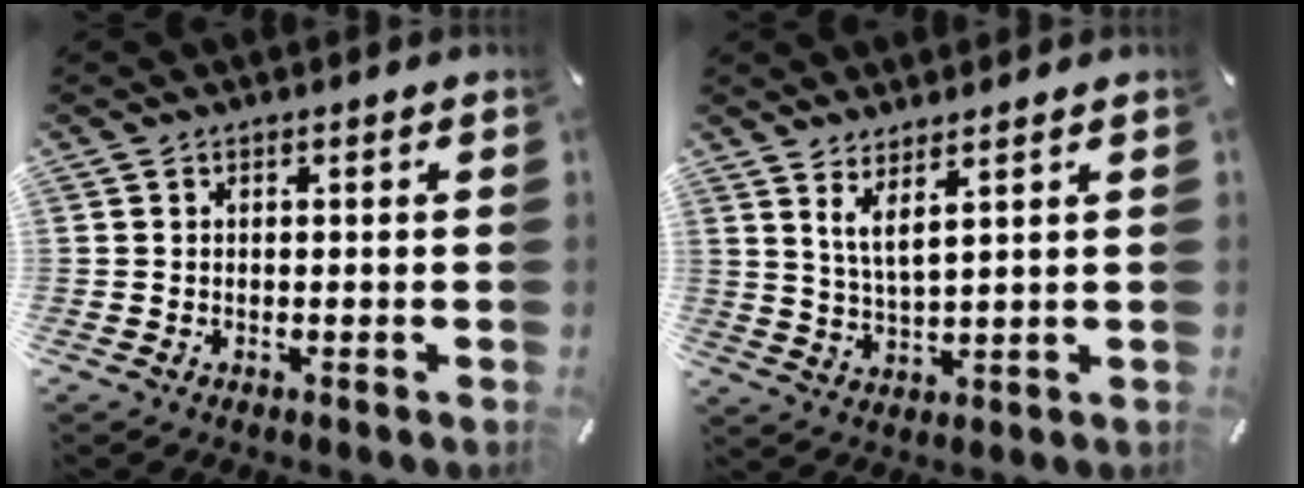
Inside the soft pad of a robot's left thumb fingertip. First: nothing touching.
{"total": 5.1, "force": [3.8, 0.6, 3.5], "torque": [-0.083, -0.015, 0.066]}